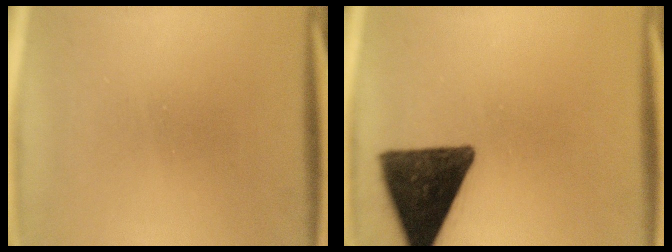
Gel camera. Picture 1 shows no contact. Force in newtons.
{"total": 14.8}